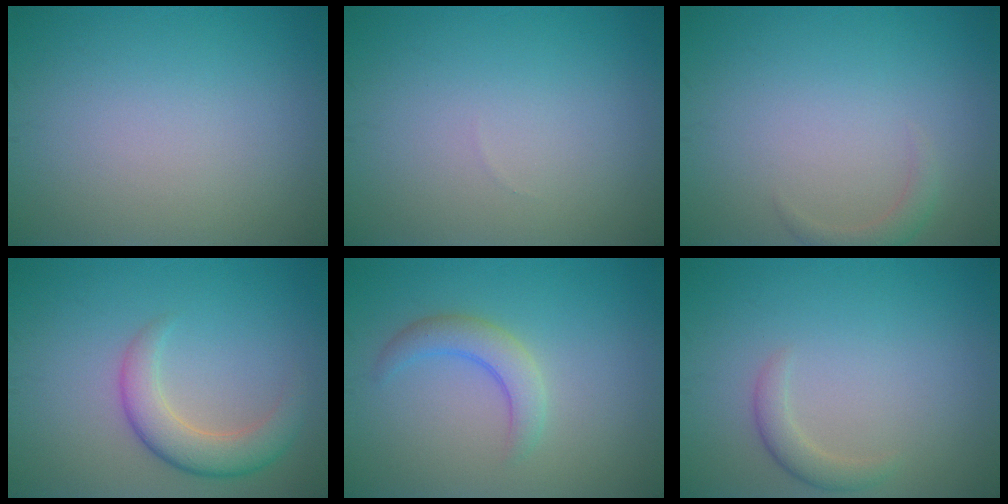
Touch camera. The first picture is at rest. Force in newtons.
{"total": 0.0}
{"total": 1.3, "press": 1.3, "slide": 0.1}
{"total": 4.1, "press": 4.1, "slide": 0.2}
{"total": 2.7, "press": 2.7, "slide": 0.2}
{"total": 1.7, "press": 1.7, "slide": 0.1}